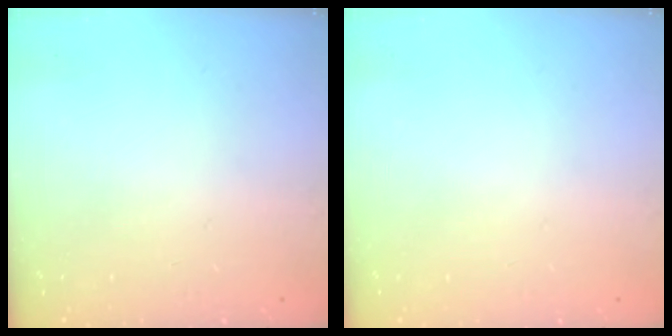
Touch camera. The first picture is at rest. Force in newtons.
{"total": 0.0}